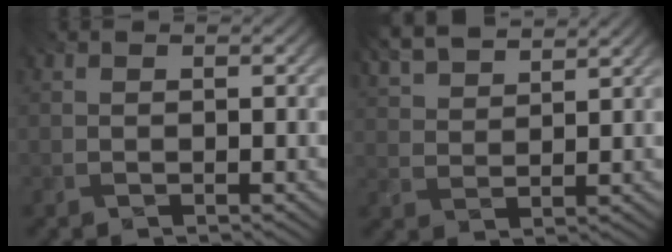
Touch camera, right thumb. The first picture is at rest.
{"total": 7.0, "force": [5.8, 1.9, 3.5], "torque": [-0.082, 0.001, 0.104]}